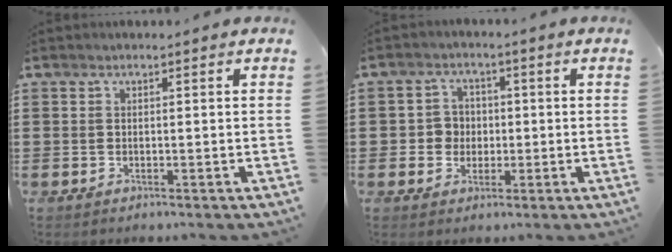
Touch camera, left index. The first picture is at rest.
{"total": 3.9, "force": [-0.4, 3.7, 1.2], "torque": [-0.038, 0.009, -0.012]}